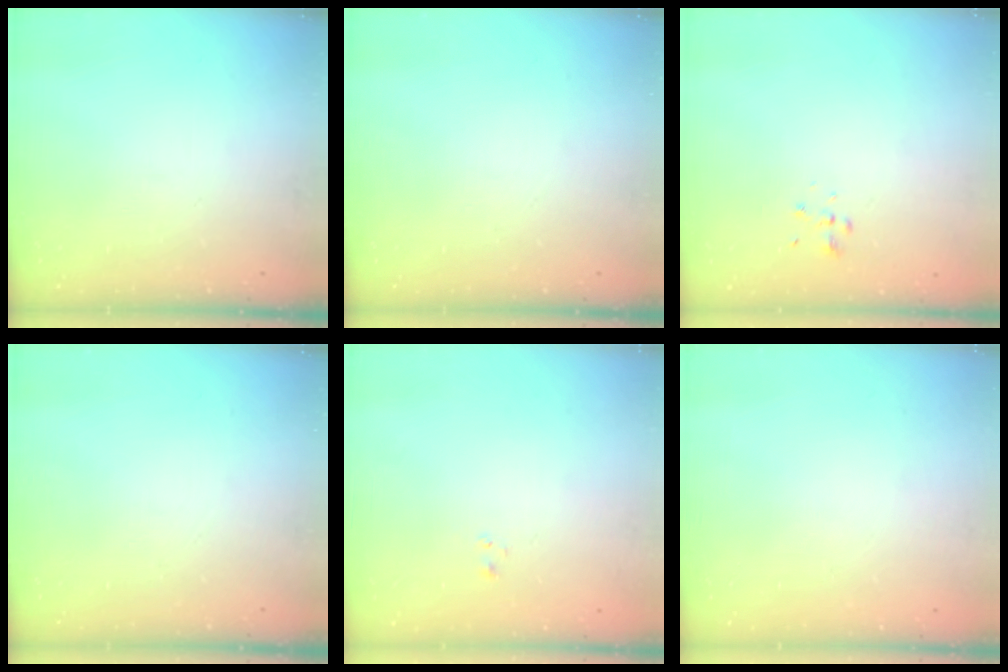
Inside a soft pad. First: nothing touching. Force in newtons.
{"total": 0.0}
{"total": 2.0, "press": 1.8, "slide": 0.9}
{"total": 0.0}
{"total": 0.6, "press": 0.3, "slide": 0.5}
{"total": 1.9, "press": 1.9, "slide": 0.2}